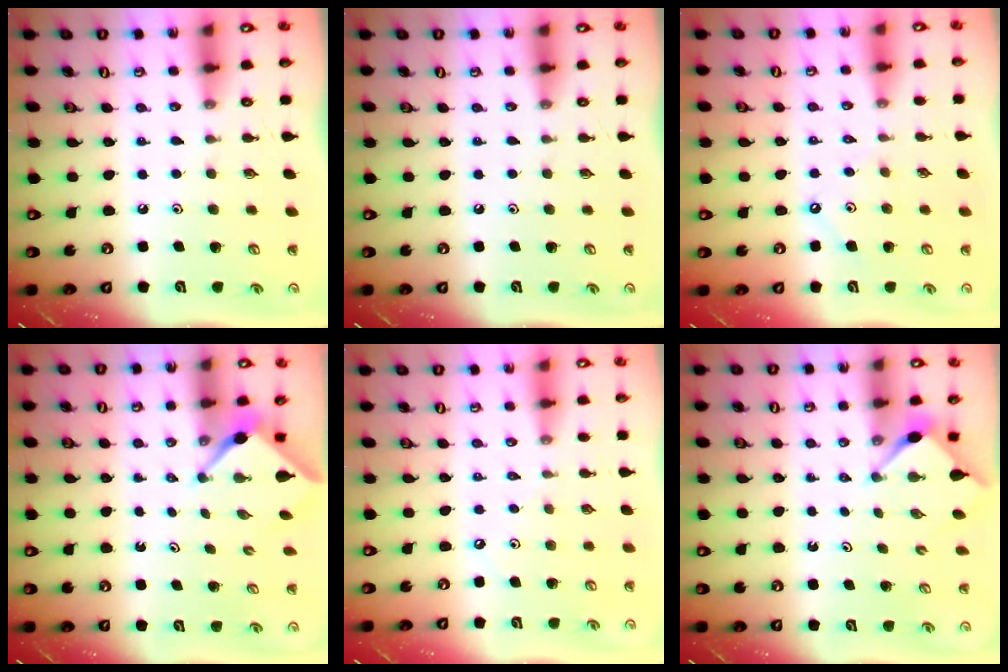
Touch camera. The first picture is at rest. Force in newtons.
{"total": 0.0}
{"total": 2.9, "press": 2.8, "slide": 0.5}
{"total": 2.4, "press": 2.4, "slide": 0.2}
{"total": 1.7, "press": 1.7, "slide": 0.4}
{"total": 2.9, "press": 2.9, "slide": 0.3}